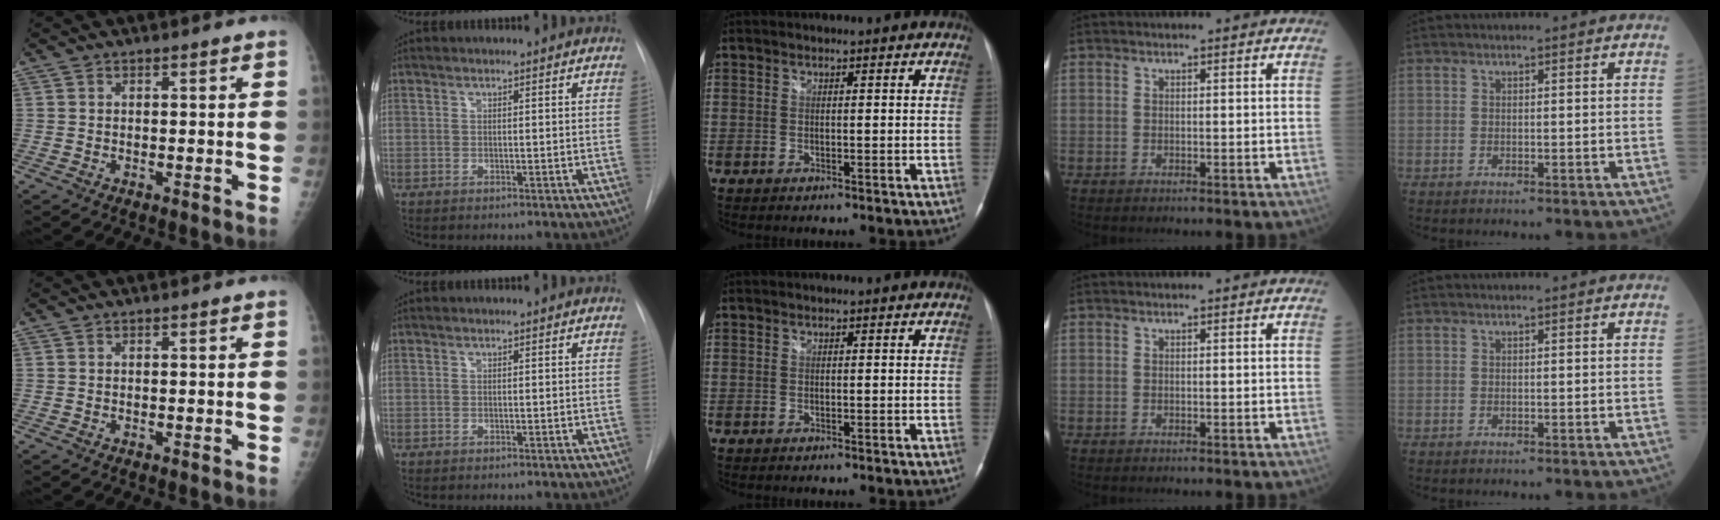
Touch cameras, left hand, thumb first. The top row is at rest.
{}